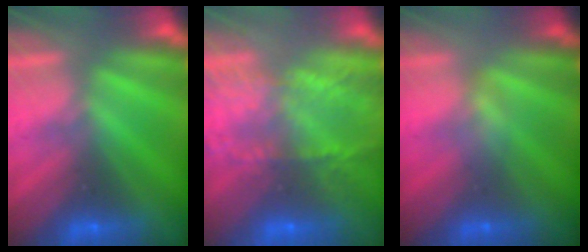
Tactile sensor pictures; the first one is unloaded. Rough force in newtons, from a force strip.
{"total": 9.6}
{"total": 2.4}